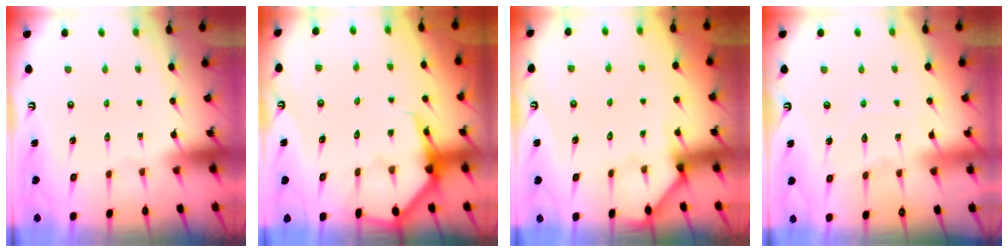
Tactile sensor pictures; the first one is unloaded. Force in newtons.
{"total": 6.3, "press": 6.3, "slide": 0.7}
{"total": 2.5, "press": 2.5, "slide": 0.1}
{"total": 6.7, "press": 6.7, "slide": 0.7}